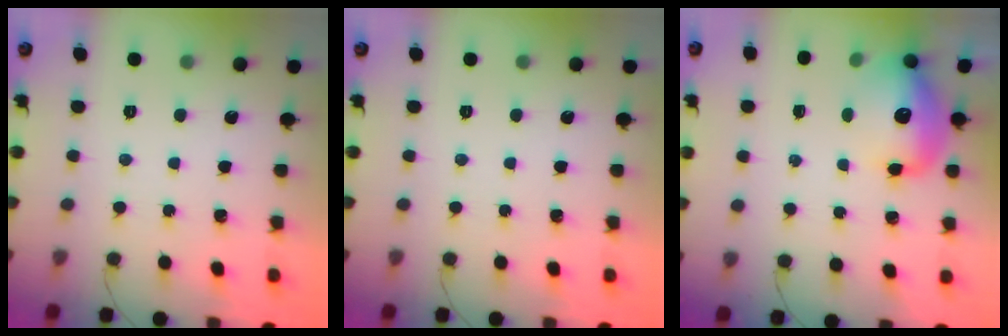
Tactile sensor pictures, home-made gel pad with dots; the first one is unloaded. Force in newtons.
{"total": 0.0}
{"total": 12.4, "press": 12.0, "slide": 3.2}